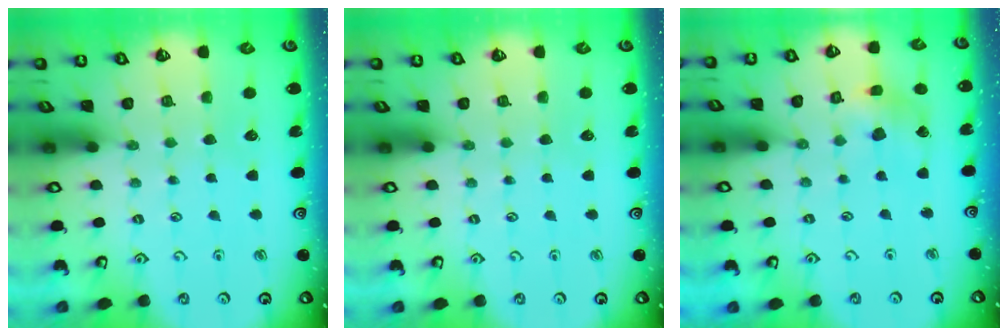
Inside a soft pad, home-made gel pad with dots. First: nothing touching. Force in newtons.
{"total": 0.0}
{"total": 8.3, "press": 8.2, "slide": 1.0}